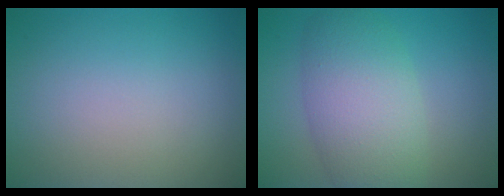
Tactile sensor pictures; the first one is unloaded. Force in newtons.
{"total": 7.0, "press": 7.0, "slide": 0.4}